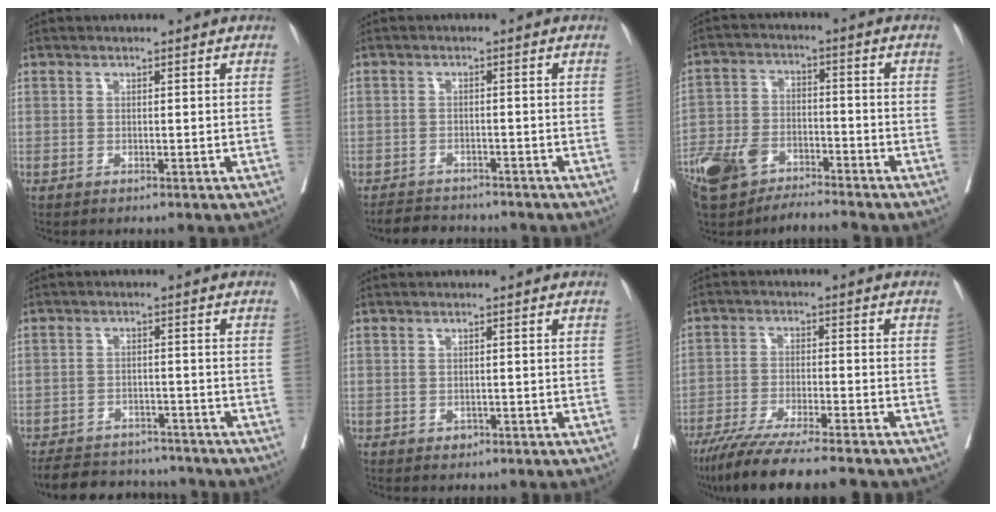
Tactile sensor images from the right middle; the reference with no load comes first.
{"total": 4.5, "force": [-4.4, 1.1, 0.4], "torque": [-0.008, -0.012, -0.070]}
{"total": 9.8, "force": [-7.5, 4.0, 4.9], "torque": [-0.104, -0.005, -0.144]}
{"total": 11.2, "force": [-10.2, 3.7, 2.8], "torque": [-0.049, 0.005, -0.138]}
{"total": 0.8, "force": [-0.4, 0.7, 0.3], "torque": [-0.004, 0.002, -0.004]}
{"total": 12.2, "force": [-10.2, 0.1, 6.8], "torque": [-0.104, -0.035, -0.164]}